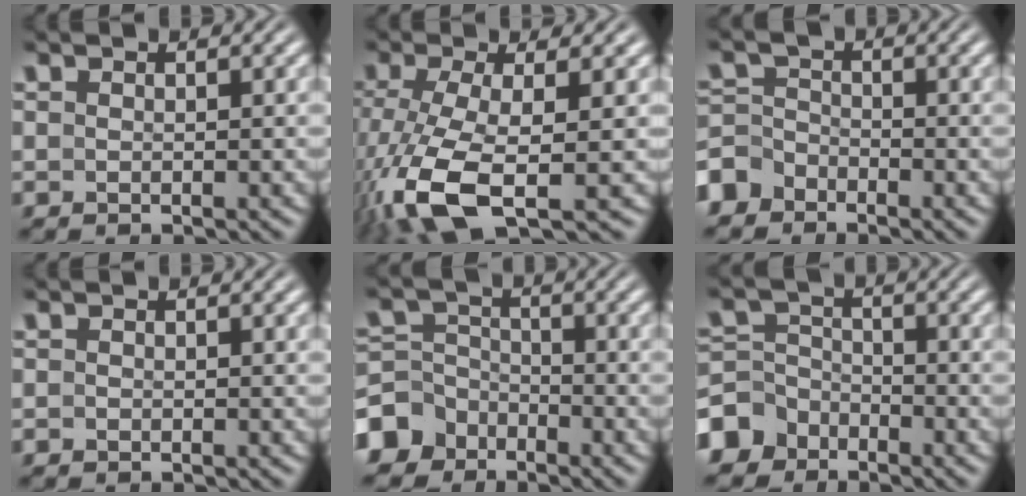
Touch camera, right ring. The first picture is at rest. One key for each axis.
{"total": 7.8, "fx": -2.6, "fy": 3.8, "fz": 6.3, "tx": -0.164, "ty": -0.049, "tz": -0.013}
{"total": 4.1, "fx": -2.9, "fy": 2.8, "fz": 0.9, "tx": -0.024, "ty": -0.026, "tz": -0.041}
{"total": 0.0}
{"total": 6.2, "fx": -3.5, "fy": 4.7, "fz": 1.9, "tx": -0.046, "ty": -0.035, "tz": -0.048}
{"total": 5.7, "fx": -3.4, "fy": 4.2, "fz": 1.6, "tx": -0.044, "ty": -0.034, "tz": -0.045}